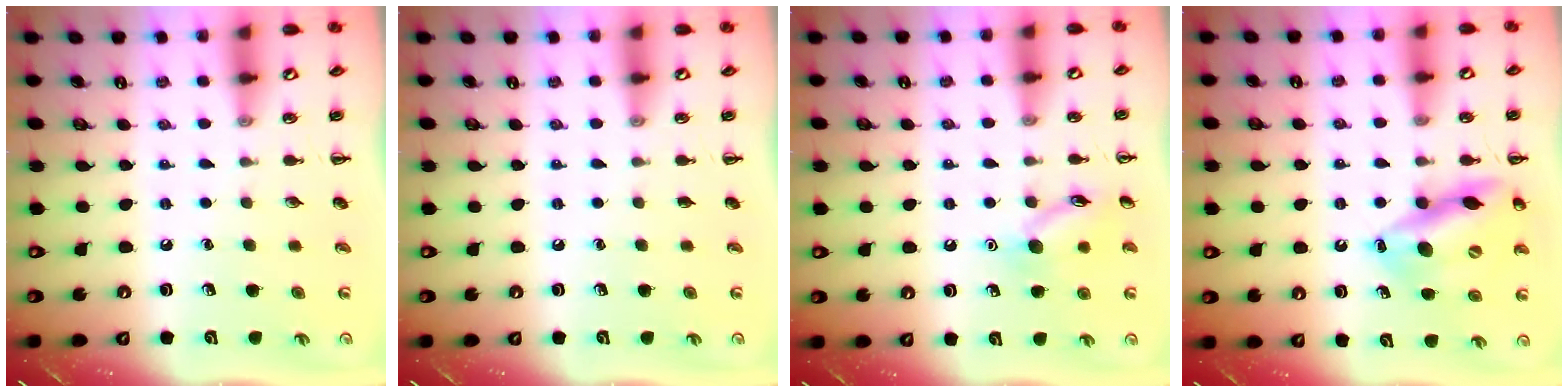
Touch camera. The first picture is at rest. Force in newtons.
{"total": 0.0}
{"total": 10.6, "press": 10.6, "slide": 0.5}
{"total": 16.0, "press": 15.7, "slide": 3.1}